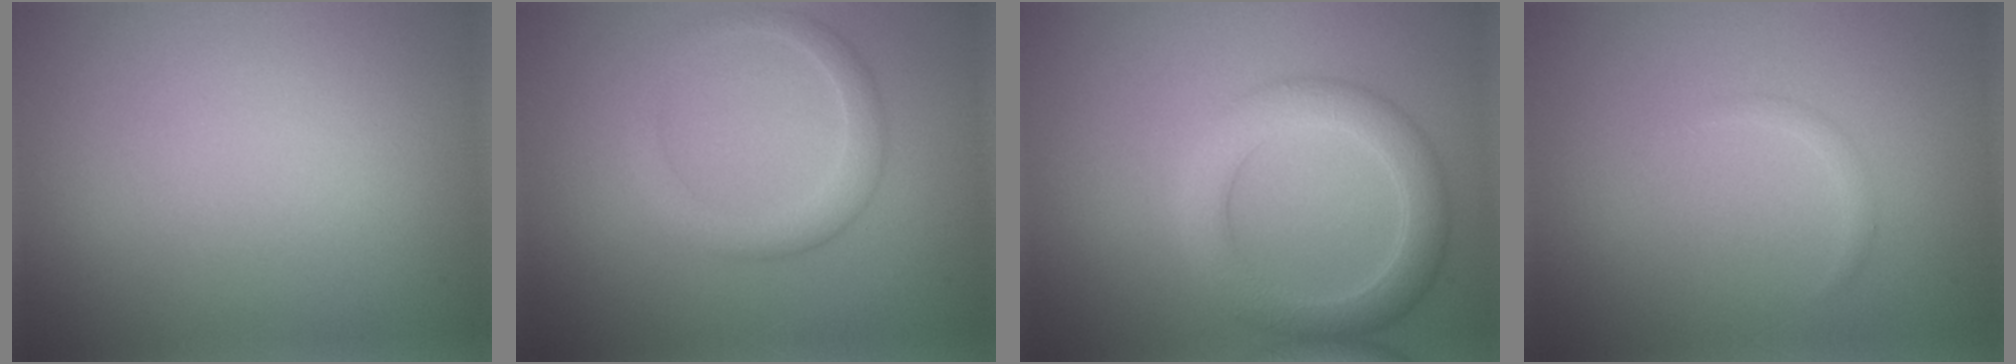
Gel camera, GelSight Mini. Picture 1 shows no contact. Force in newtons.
{"total": 2.6, "press": 2.5, "slide": 0.2}
{"total": 4.2, "press": 4.2, "slide": 0.1}
{"total": 0.7, "press": 0.7, "slide": 0.1}